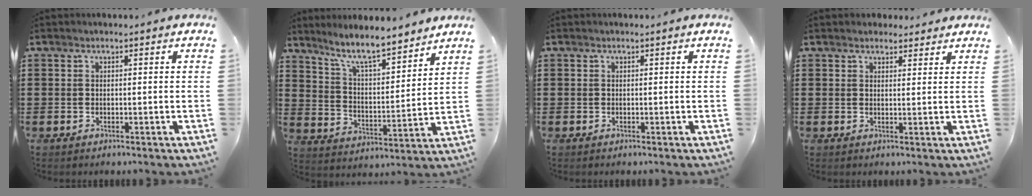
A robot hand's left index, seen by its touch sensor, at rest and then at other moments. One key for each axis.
{"total": 8.2, "fx": 7.1, "fy": 0.9, "fz": 4.0, "tx": -0.102, "ty": -0.035, "tz": 0.125}
{"total": 0.0}
{"total": 2.2, "fx": 2.0, "fy": 0.9, "fz": 0.2, "tx": 0.001, "ty": 0.000, "tz": 0.038}